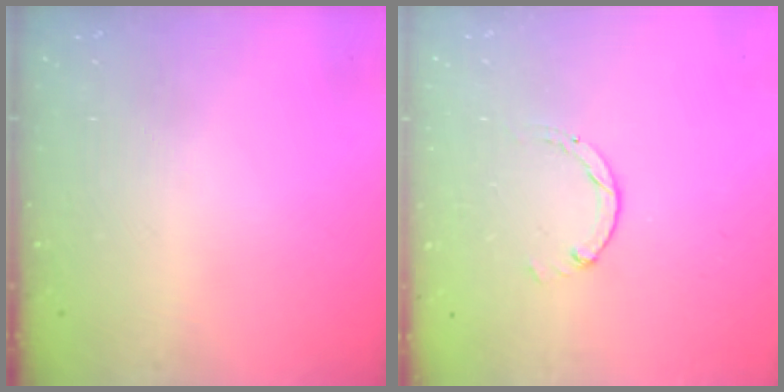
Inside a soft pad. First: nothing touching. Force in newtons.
{"total": 0.7, "press": 0.7, "slide": 0.2}